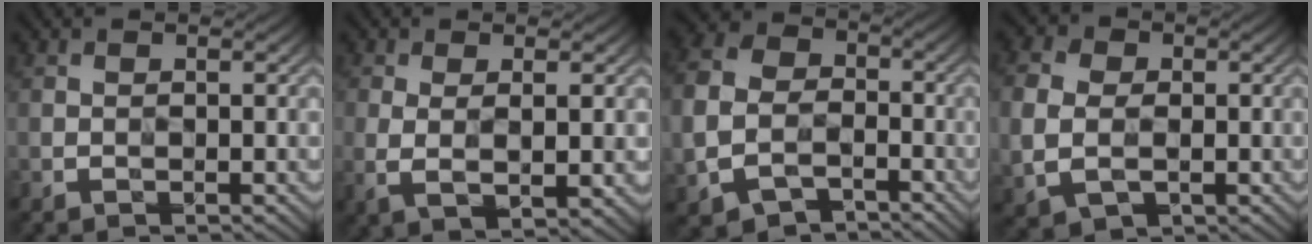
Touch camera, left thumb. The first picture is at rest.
{"total": 4.5, "force": [0.3, 1.5, 4.3], "torque": [-0.094, -0.011, 0.010]}
{"total": 8.6, "force": [-3.4, 6.6, 4.4], "torque": [-0.130, -0.023, -0.073]}
{"total": 6.9, "force": [0.0, 5.8, 3.8], "torque": [-0.112, 0.004, -0.015]}